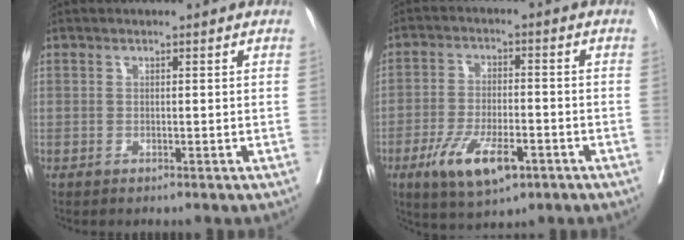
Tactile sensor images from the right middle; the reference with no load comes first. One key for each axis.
{"total": 9.4, "fx": -4.7, "fy": 3.2, "fz": 7.5, "tx": -0.145, "ty": -0.015, "tz": -0.075}